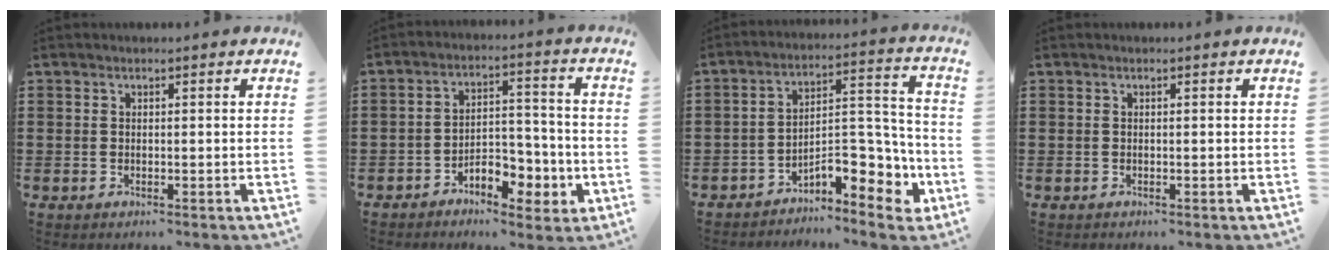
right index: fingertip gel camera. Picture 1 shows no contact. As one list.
[{"total": 7.0, "force": [-3.8, 3.8, 4.5], "torque": [-0.064, 0.019, -0.071]}, {"total": 10.1, "force": [-5.9, 4.5, 6.9], "torque": [-0.092, 0.006, -0.103]}, {"total": 0.0}]